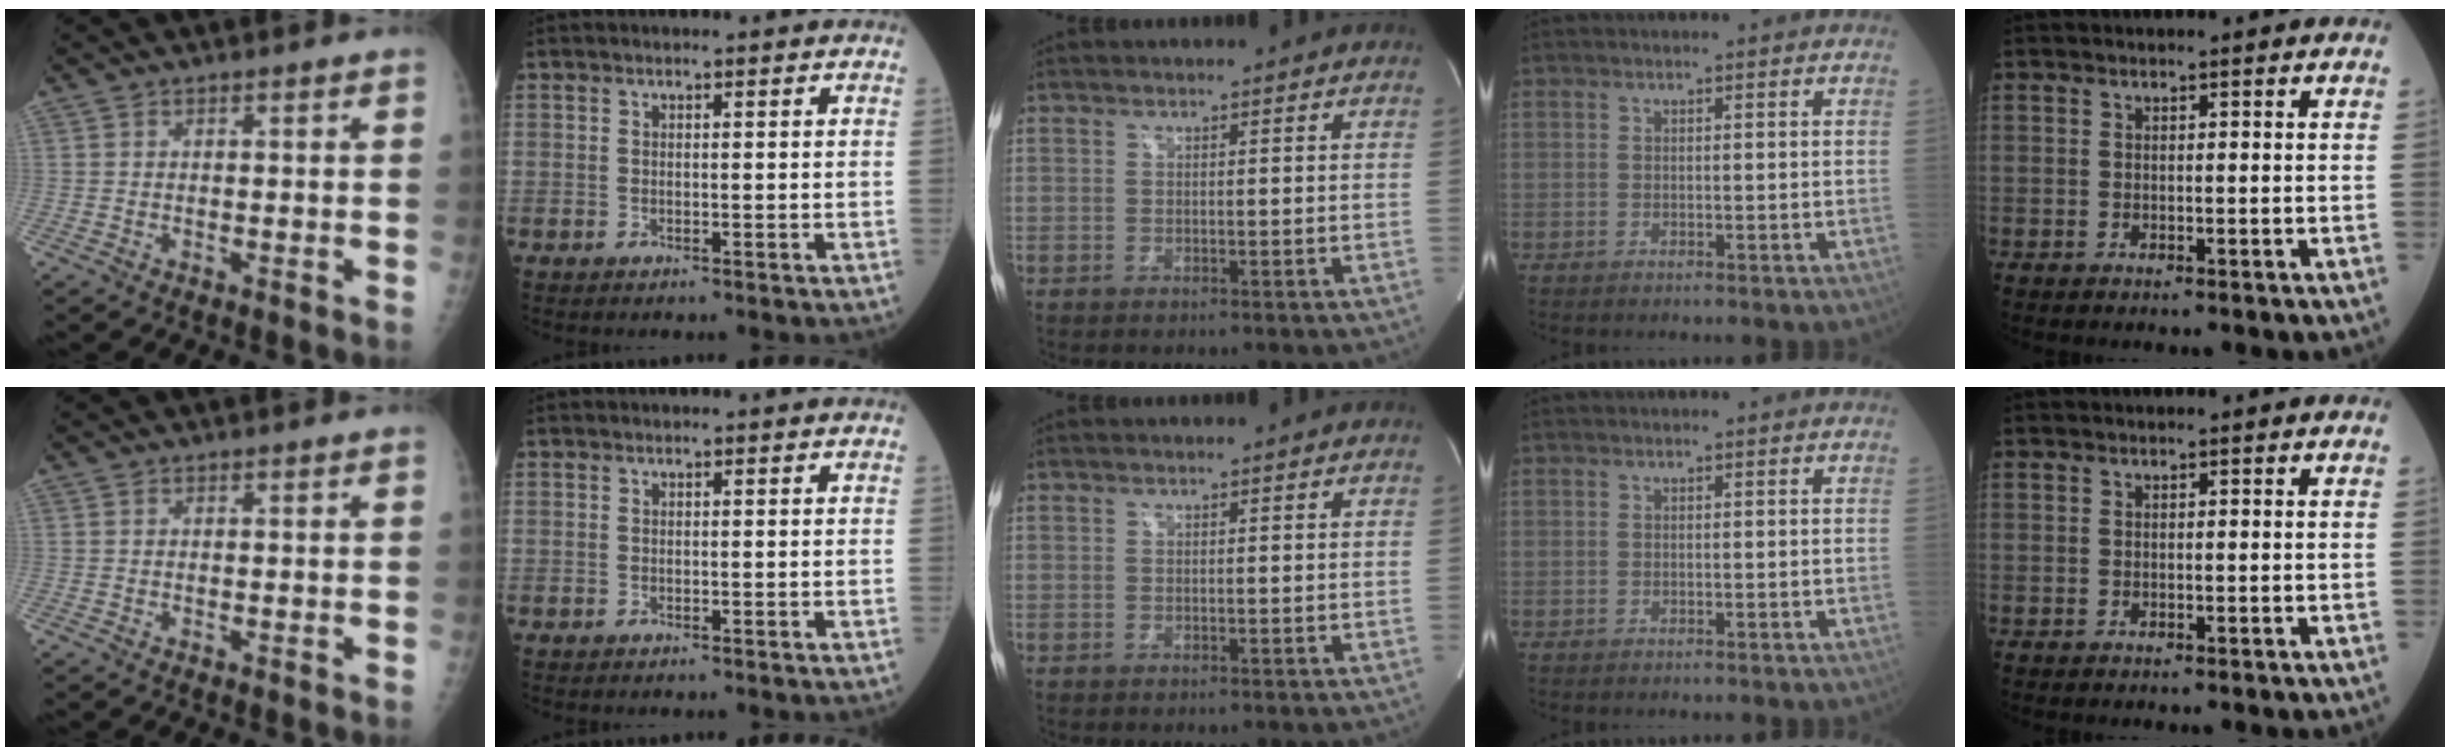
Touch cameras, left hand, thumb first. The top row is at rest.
{}